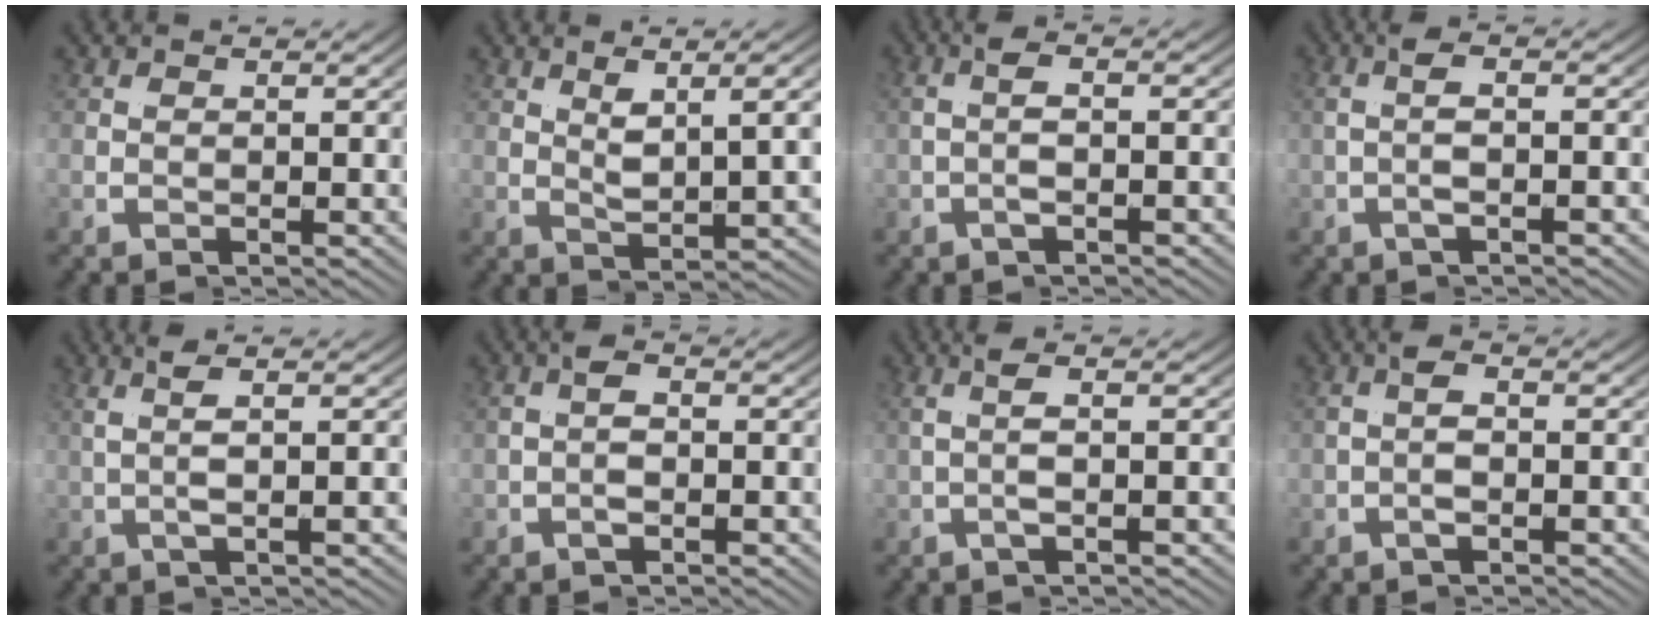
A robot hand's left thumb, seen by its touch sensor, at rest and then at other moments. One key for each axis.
{"total": 3.5, "fx": 1.1, "fy": -3.1, "fz": 1.3, "tx": -0.020, "ty": 0.025, "tz": 0.012}
{"total": 2.3, "fx": -0.9, "fy": -0.1, "fz": 2.1, "tx": -0.041, "ty": 0.008, "tz": -0.027}
{"total": 2.3, "fx": -0.9, "fy": -0.4, "fz": 2.1, "tx": -0.041, "ty": 0.009, "tz": -0.027}
{"total": 3.3, "fx": -0.6, "fy": -2.5, "fz": 2.1, "tx": -0.033, "ty": 0.026, "tz": -0.023}
{"total": 2.4, "fx": -1.1, "fy": 1.3, "fz": 1.7, "tx": -0.032, "ty": 0.001, "tz": -0.029}
{"total": 2.5, "fx": -0.8, "fy": -0.9, "fz": 2.2, "tx": -0.042, "ty": 0.013, "tz": -0.025}
{"total": 2.4, "fx": -1.1, "fy": 1.0, "fz": 1.8, "tx": -0.035, "ty": 0.003, "tz": -0.031}